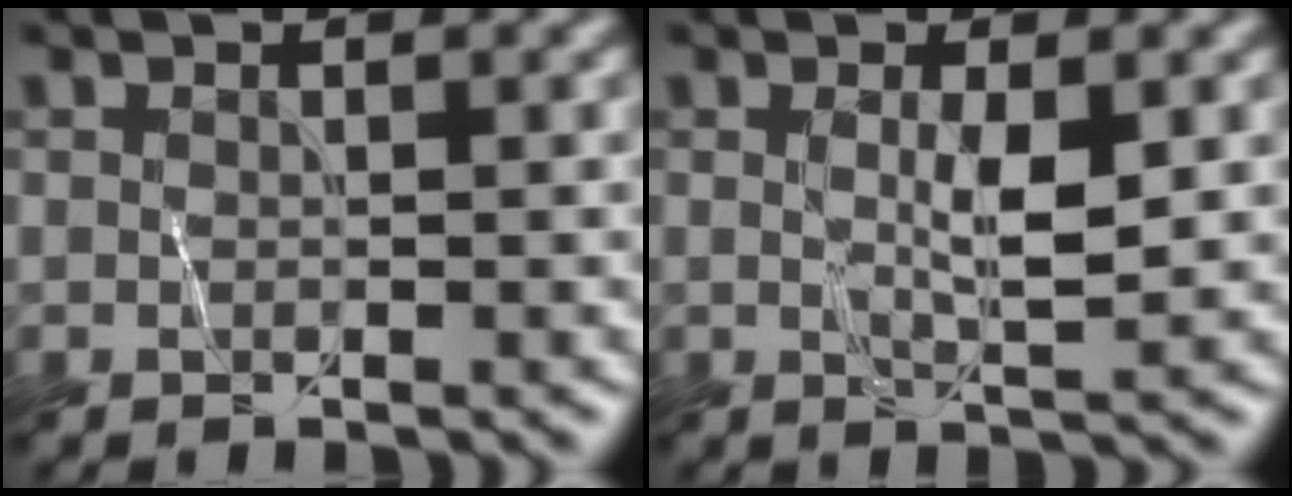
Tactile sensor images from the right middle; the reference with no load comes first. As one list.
[{"total": 2.3, "force": [0.5, 0.3, 2.2], "torque": [-0.042, 0.001, 0.010]}]